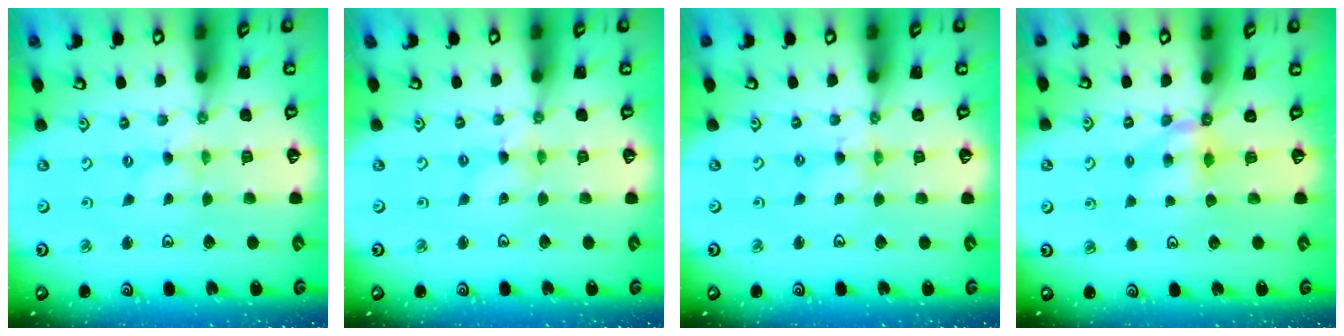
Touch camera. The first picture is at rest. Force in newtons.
{"total": 2.6, "press": 2.6, "slide": 0.3}
{"total": 2.1, "press": 2.1, "slide": 0.3}
{"total": 5.7, "press": 5.7, "slide": 0.4}